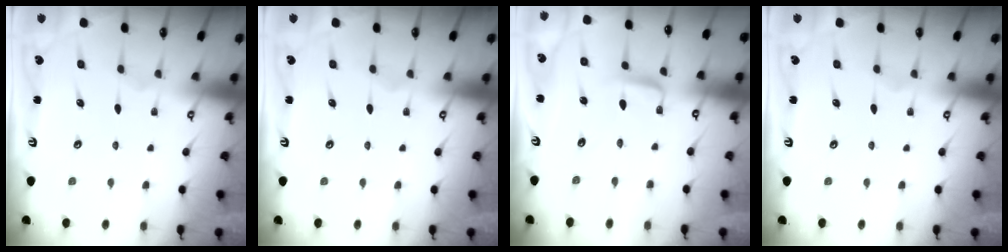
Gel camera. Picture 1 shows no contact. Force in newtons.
{"total": 0.0}
{"total": 3.2, "press": 3.2, "slide": 0.0}
{"total": 0.0}